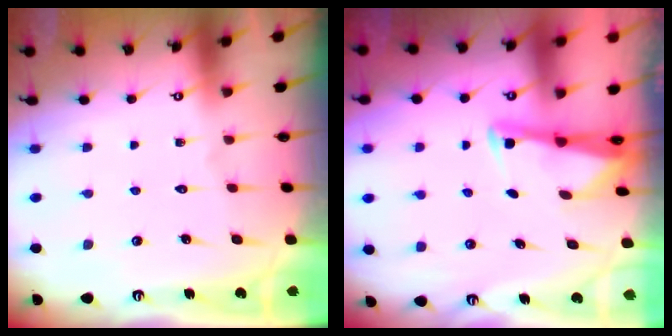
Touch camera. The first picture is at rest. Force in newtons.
{"total": 2.7, "press": 2.7, "slide": 0.3}